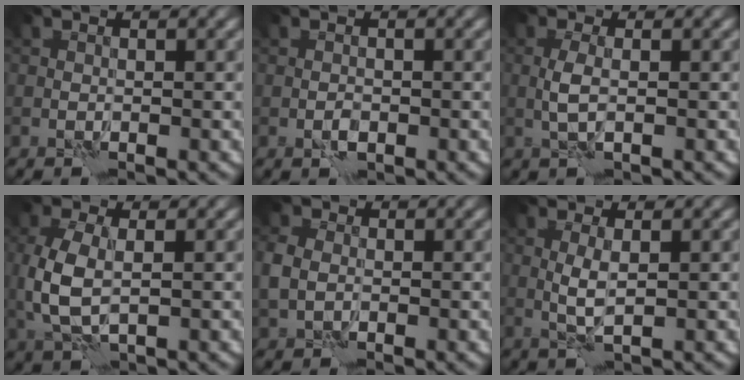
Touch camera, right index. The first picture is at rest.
{"total": 0.9, "force": [-0.2, 0.5, 0.7], "torque": [-0.013, 0.000, -0.005]}
{"total": 1.7, "force": [0.1, 0.3, 1.6], "torque": [-0.036, 0.002, -0.002]}
{"total": 4.8, "force": [0.4, 2.8, 3.9], "torque": [-0.104, -0.005, 0.010]}
{"total": 2.6, "force": [-0.2, 2.1, 1.6], "torque": [-0.042, 0.000, -0.009]}
{"total": 1.9, "force": [0.5, 0.3, 1.9], "torque": [-0.044, 0.000, 0.010]}